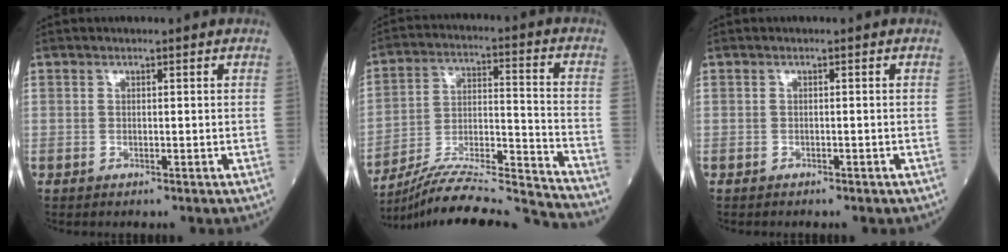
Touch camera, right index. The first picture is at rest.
{"total": 20.9, "force": [-20.0, -1.3, 6.0], "torque": [-0.111, 0.001, -0.321]}
{"total": 1.4, "force": [-1.1, 0.4, 0.7], "torque": [-0.013, -0.002, -0.012]}